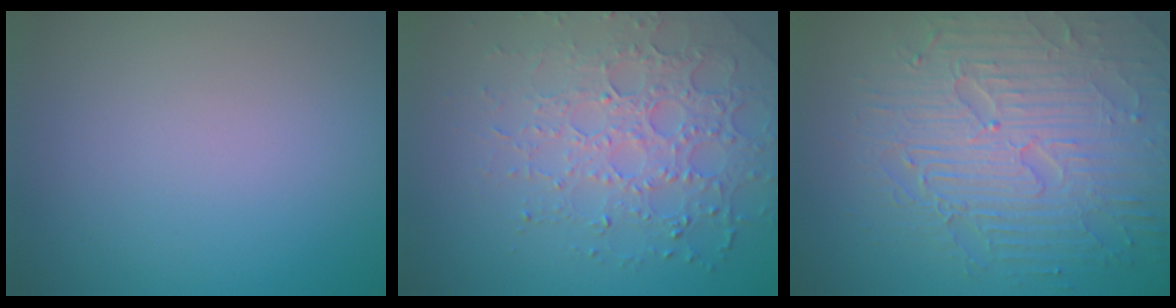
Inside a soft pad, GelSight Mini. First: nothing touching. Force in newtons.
{"total": 5.5, "press": 4.5, "slide": 3.3}
{"total": 8.9, "press": 6.3, "slide": 6.3}